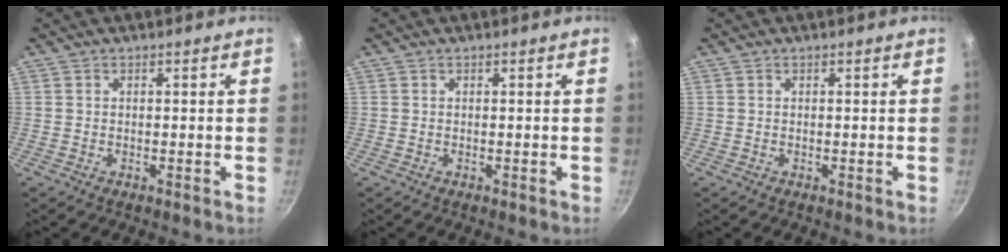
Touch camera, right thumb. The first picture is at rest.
{"total": 0.0}
{"total": 0.0}